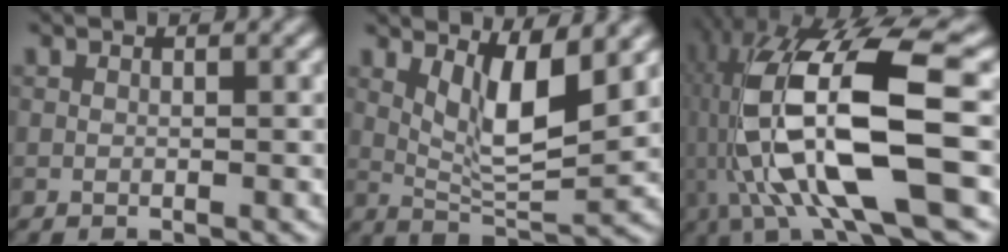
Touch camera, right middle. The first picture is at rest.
{"total": 5.0, "force": [2.2, 1.3, 4.3], "torque": [-0.084, -0.009, 0.053]}
{"total": 14.7, "force": [-0.3, 4.9, 13.9], "torque": [-0.291, -0.003, 0.006]}